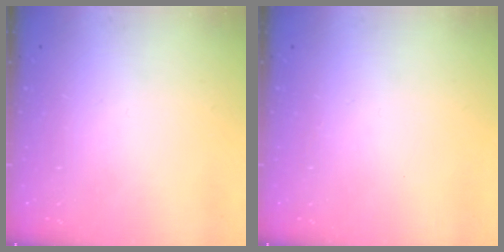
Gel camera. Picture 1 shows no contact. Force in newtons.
{"total": 0.0}